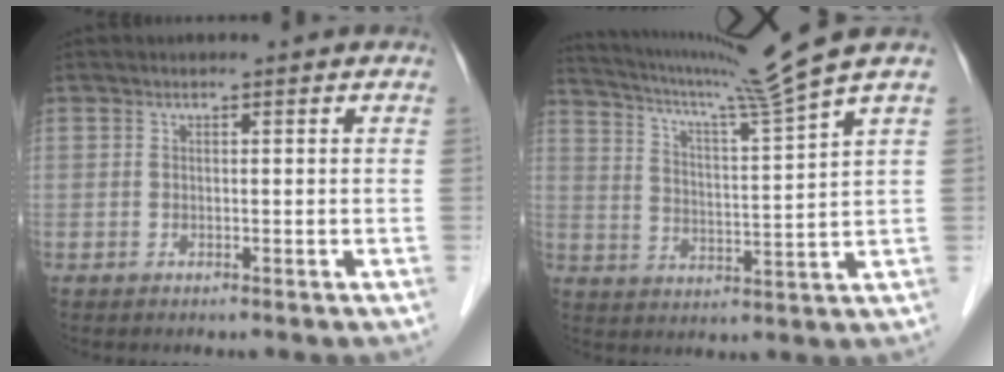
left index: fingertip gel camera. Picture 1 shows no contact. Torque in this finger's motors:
{"motor_torque": [-0.88, -1.26, 0.11, 0.05]}